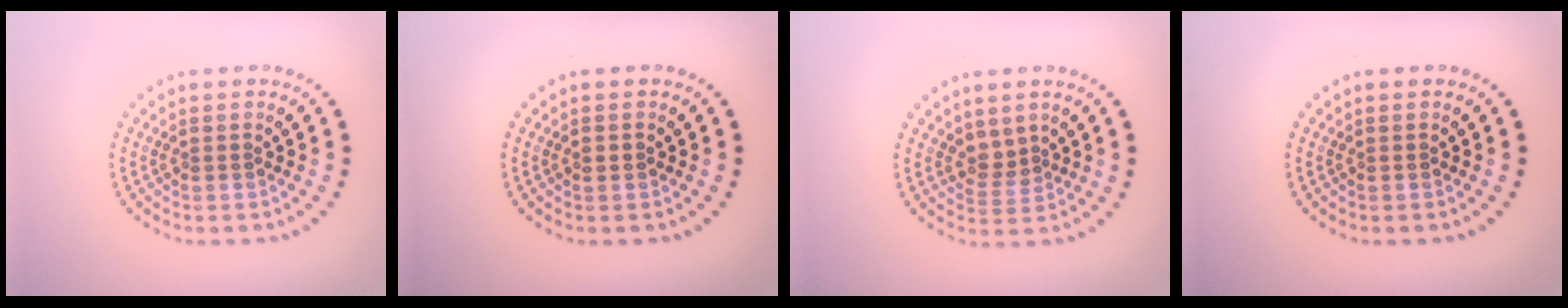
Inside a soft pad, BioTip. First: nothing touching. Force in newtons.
{"total": 0.8, "press": 0.8, "slide": 0.1}
{"total": 2.0, "press": 1.3, "slide": 1.5}
{"total": 0.0}